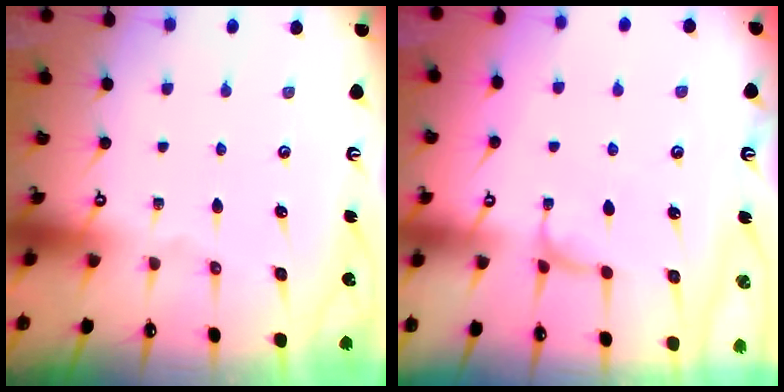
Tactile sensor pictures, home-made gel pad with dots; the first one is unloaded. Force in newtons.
{"total": 2.1, "press": 2.0, "slide": 0.3}